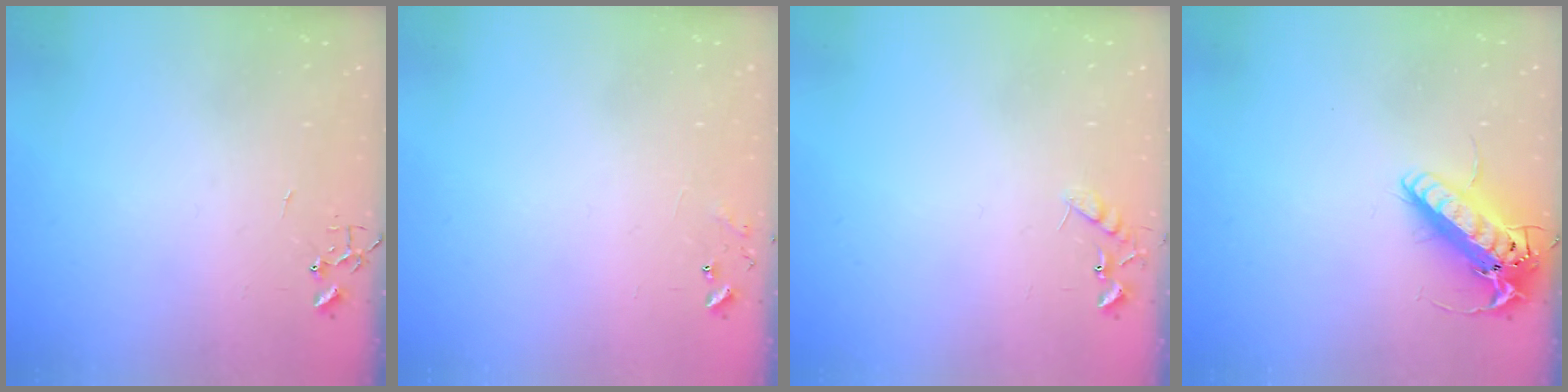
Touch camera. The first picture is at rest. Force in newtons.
{"total": 7.0, "press": 7.0, "slide": 0.5}
{"total": 7.6, "press": 7.6, "slide": 0.7}
{"total": 16.7, "press": 16.4, "slide": 3.1}